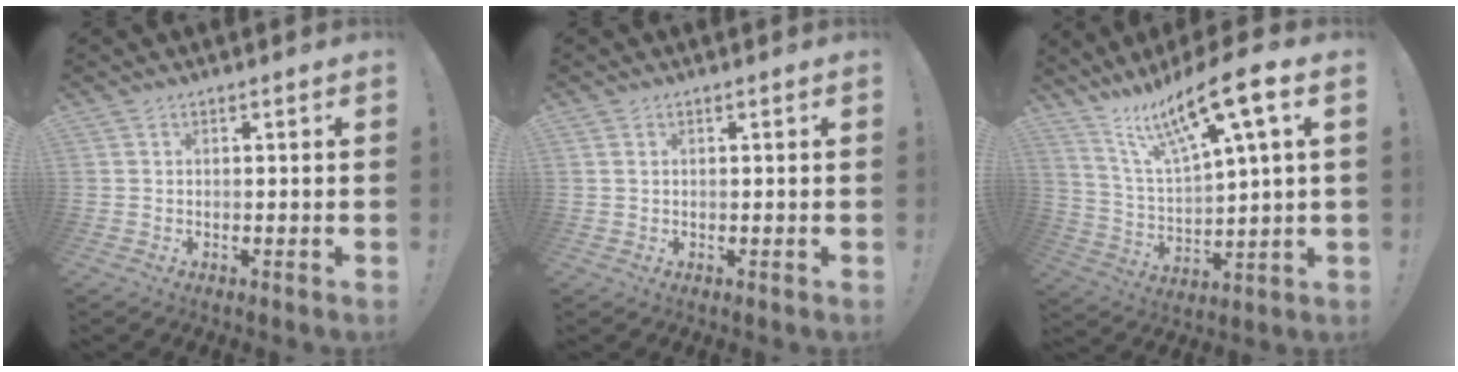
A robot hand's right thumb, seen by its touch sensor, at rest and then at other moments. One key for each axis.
{"total": 0.8, "fx": 0.4, "fy": 0.5, "fz": 0.5, "tx": -0.010, "ty": 0.002, "tz": 0.008}
{"total": 16.0, "fx": 10.2, "fy": 3.0, "fz": 12.0, "tx": -0.214, "ty": -0.059, "tz": 0.164}